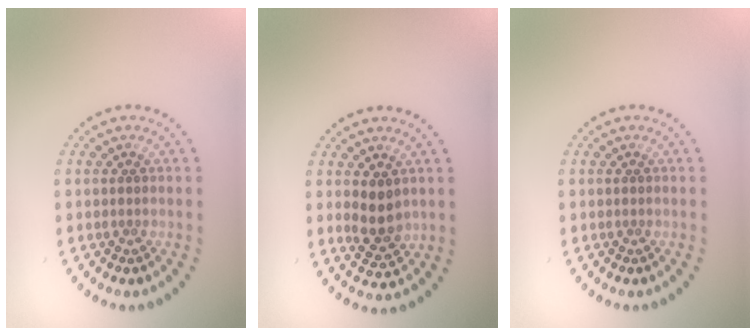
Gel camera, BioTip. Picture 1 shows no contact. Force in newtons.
{"total": 2.8, "press": 2.7, "slide": 0.8}
{"total": 0.0}